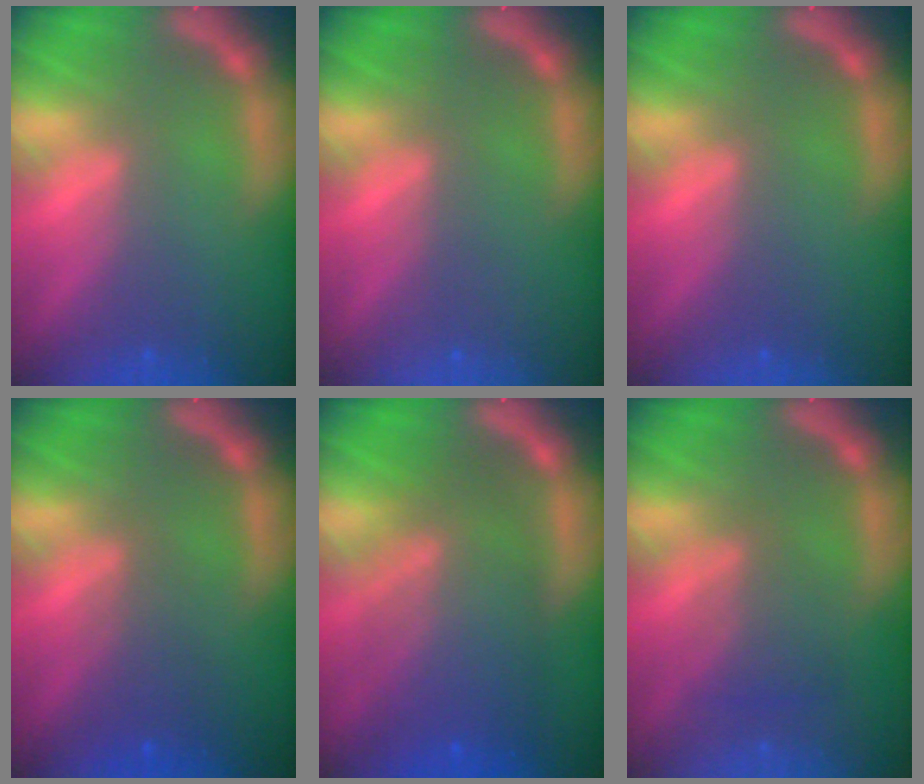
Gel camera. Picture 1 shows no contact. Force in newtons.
{"total": 0.0}
{"total": 0.0}
{"total": 2.5}
{"total": 8.5}
{"total": 3.0}